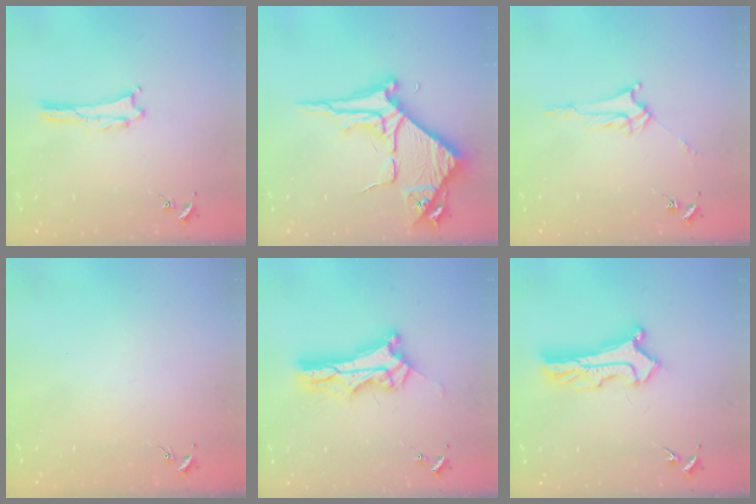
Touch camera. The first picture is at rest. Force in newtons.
{"total": 8.8, "press": 8.7, "slide": 0.9}
{"total": 3.0, "press": 3.0, "slide": 0.3}
{"total": 0.0}
{"total": 9.2, "press": 9.2, "slide": 0.7}
{"total": 6.7, "press": 6.7, "slide": 0.6}